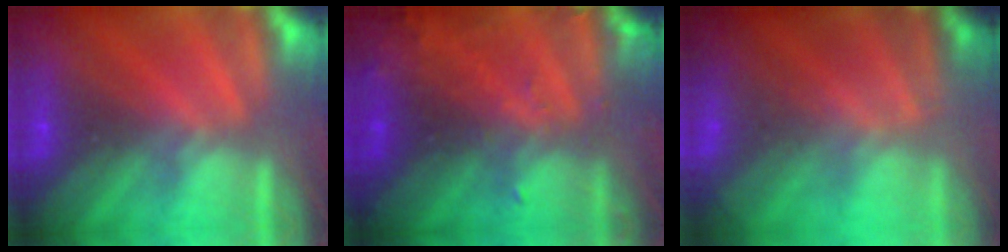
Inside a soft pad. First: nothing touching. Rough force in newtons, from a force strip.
{"total": 8.7}
{"total": 8.7}